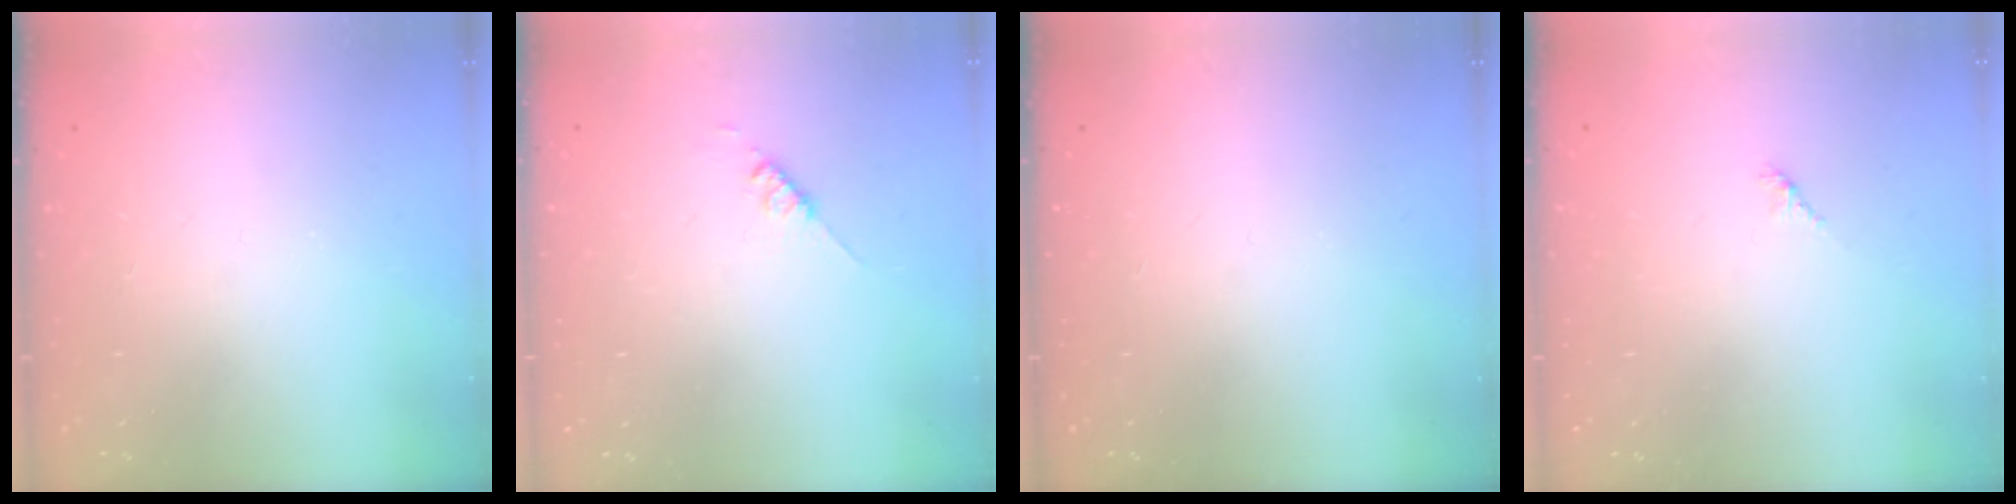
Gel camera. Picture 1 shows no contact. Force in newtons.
{"total": 2.6, "press": 2.6, "slide": 0.3}
{"total": 0.0}
{"total": 1.7, "press": 1.6, "slide": 0.5}